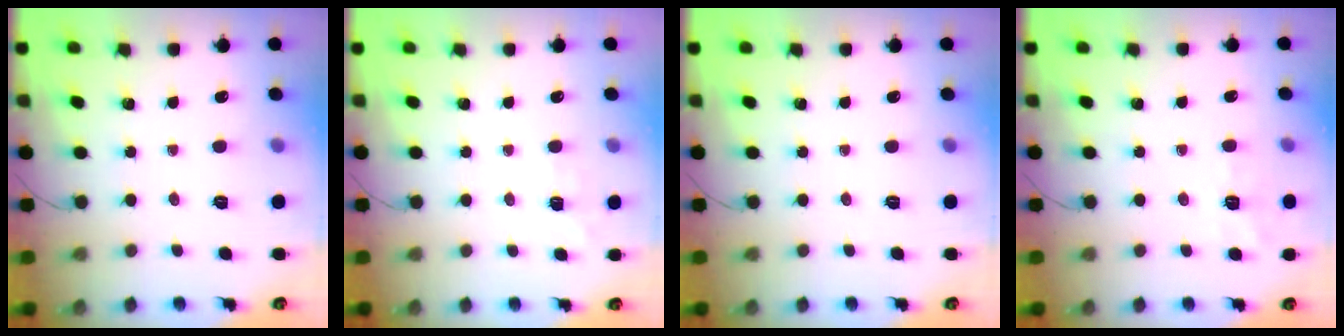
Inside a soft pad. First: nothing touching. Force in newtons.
{"total": 5.2, "press": 5.0, "slide": 1.6}
{"total": 0.0}
{"total": 1.8, "press": 0.2, "slide": 1.8}